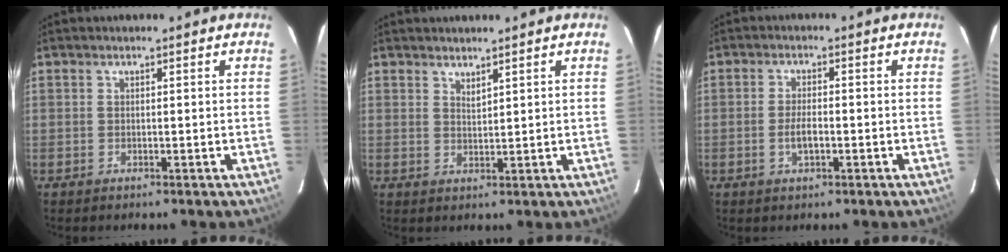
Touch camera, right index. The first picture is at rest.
{"total": 1.8, "force": [1.6, 0.3, 0.7], "torque": [-0.012, 0.000, 0.028]}
{"total": 3.3, "force": [-1.2, 1.1, 2.9], "torque": [-0.059, 0.001, -0.023]}